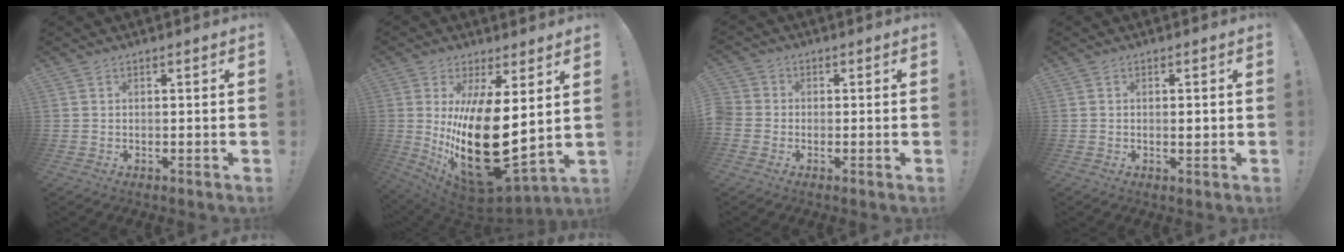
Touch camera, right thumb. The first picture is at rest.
{"total": 25.9, "force": [0.8, 11.5, 23.2], "torque": [-0.413, -0.043, 0.042]}
{"total": 3.2, "force": [-1.3, 2.6, 1.3], "torque": [-0.028, 0.008, -0.023]}
{"total": 1.2, "force": [-0.1, 0.6, 1.1], "torque": [-0.003, -0.004, -0.006]}